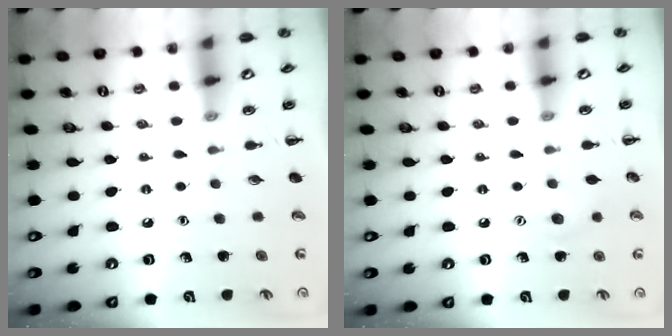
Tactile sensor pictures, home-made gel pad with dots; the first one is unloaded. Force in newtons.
{"total": 5.4, "press": 5.3, "slide": 1.0}